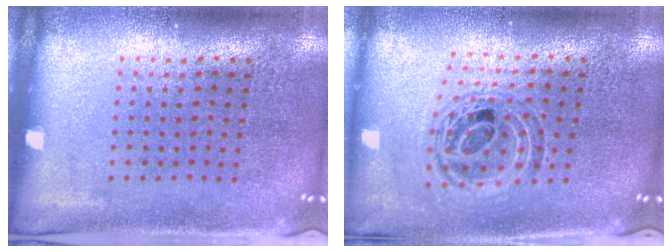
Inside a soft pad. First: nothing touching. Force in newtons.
{"total": 0.9, "press": 0.9, "slide": 0.2}